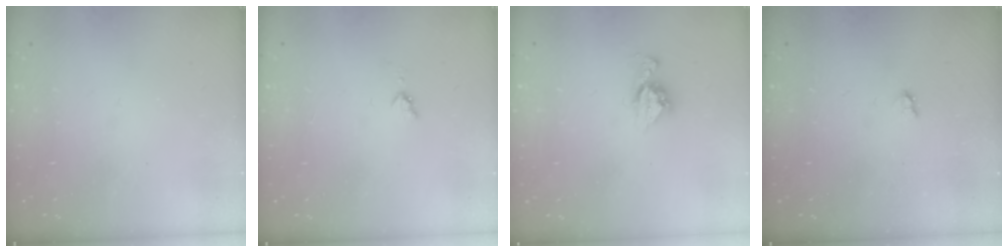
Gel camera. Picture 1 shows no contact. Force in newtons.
{"total": 2.8, "press": 2.8, "slide": 0.4}
{"total": 9.0, "press": 8.9, "slide": 0.7}
{"total": 1.7, "press": 1.6, "slide": 0.3}